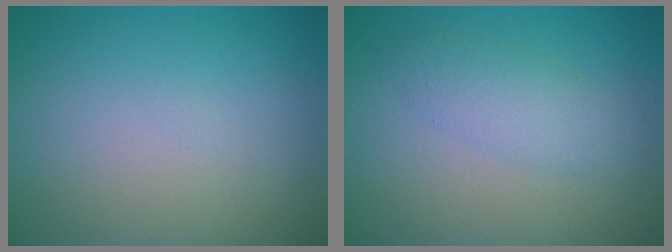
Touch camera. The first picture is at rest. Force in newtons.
{"total": 2.5, "press": 2.5, "slide": 0.1}